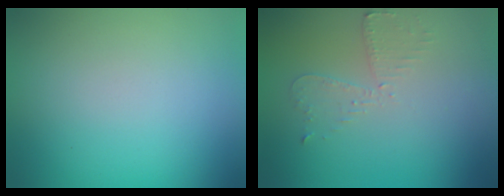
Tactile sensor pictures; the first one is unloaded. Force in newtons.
{"total": 2.2, "press": 2.2, "slide": 0.5}